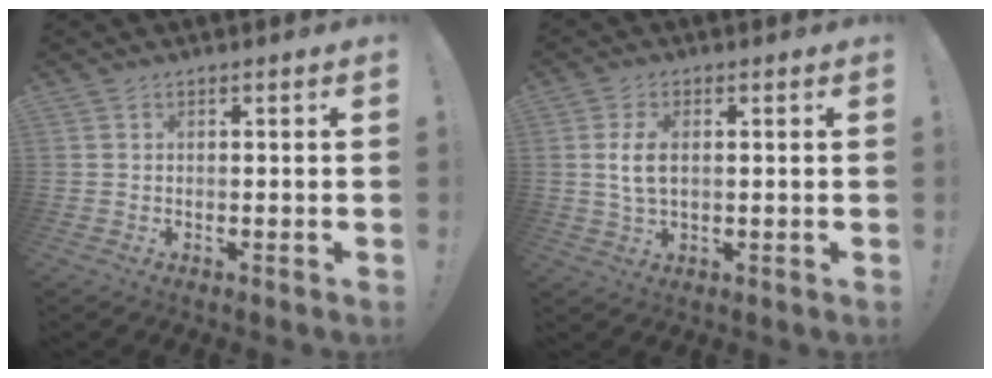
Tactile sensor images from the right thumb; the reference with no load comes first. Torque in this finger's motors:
{"motor_torque": [-0.27, 0.24, 0.16, -0.26, 0.09]}